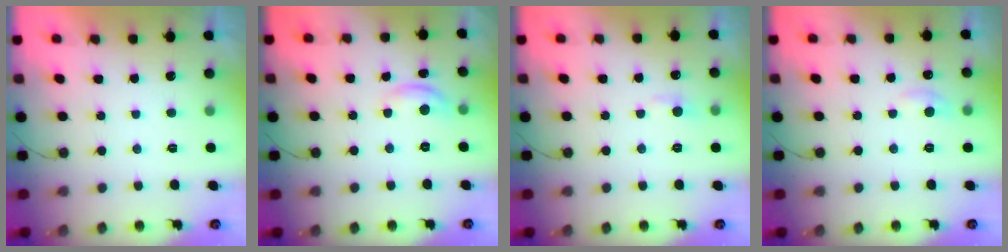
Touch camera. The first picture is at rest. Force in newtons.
{"total": 7.2, "press": 7.2, "slide": 0.3}
{"total": 4.3, "press": 4.3, "slide": 0.6}
{"total": 6.8, "press": 6.7, "slide": 0.9}